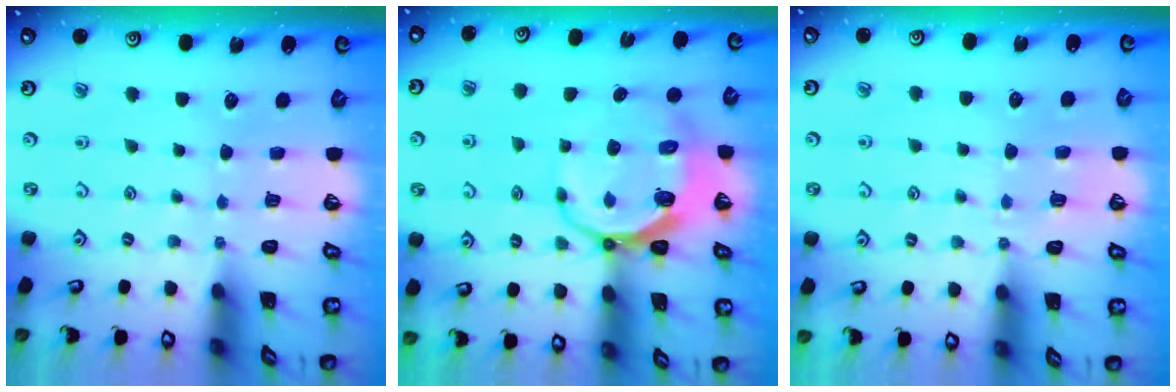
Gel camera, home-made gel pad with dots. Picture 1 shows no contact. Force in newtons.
{"total": 10.2, "press": 9.4, "slide": 3.9}
{"total": 2.9, "press": 2.8, "slide": 0.6}